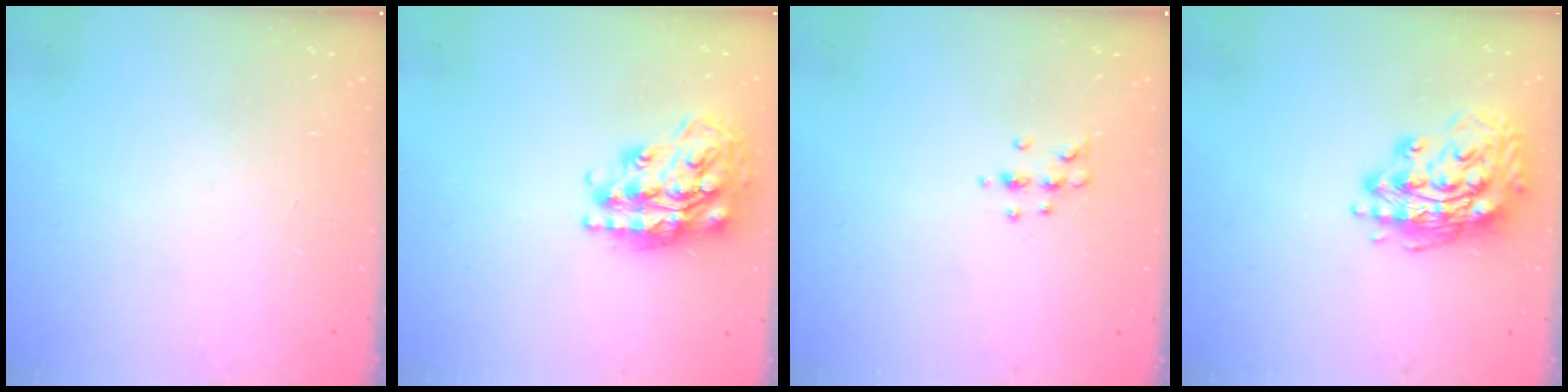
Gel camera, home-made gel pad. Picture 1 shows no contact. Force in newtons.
{"total": 19.6, "press": 19.5, "slide": 1.7}
{"total": 4.8, "press": 4.4, "slide": 1.8}
{"total": 16.3, "press": 16.1, "slide": 2.8}